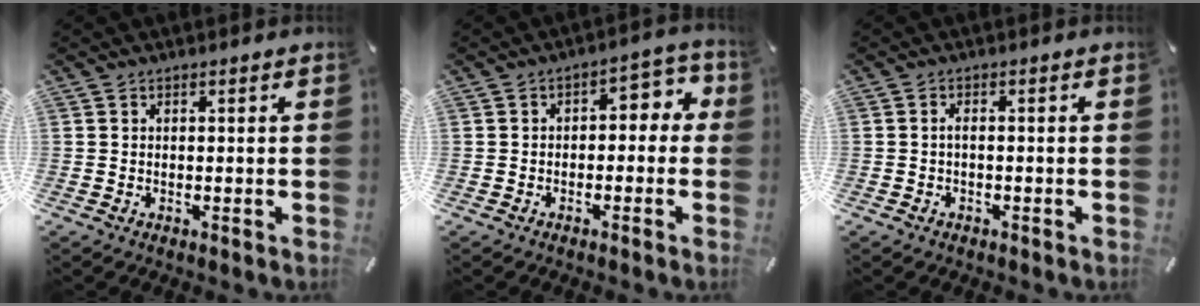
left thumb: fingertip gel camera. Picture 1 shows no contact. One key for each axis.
{"total": 5.3, "fx": -0.5, "fy": 3.5, "fz": 3.9, "tx": -0.054, "ty": 0.004, "tz": -0.019}
{"total": 1.5, "fx": -0.6, "fy": 0.6, "fz": 1.2, "tx": -0.024, "ty": 0.003, "tz": -0.013}